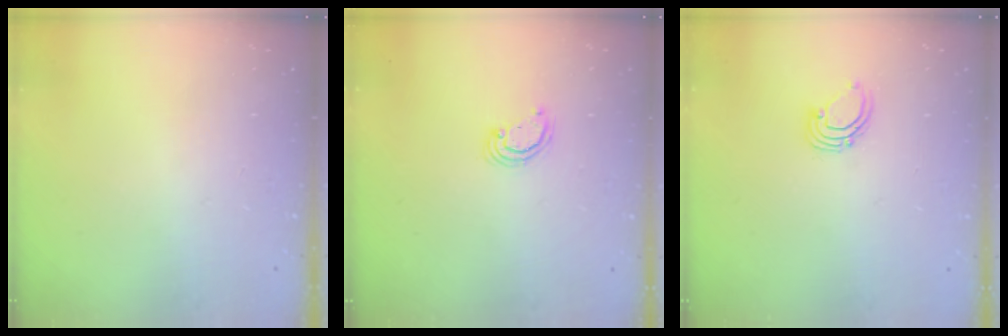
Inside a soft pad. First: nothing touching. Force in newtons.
{"total": 2.3, "press": 2.3, "slide": 0.3}
{"total": 2.6, "press": 2.6, "slide": 0.2}